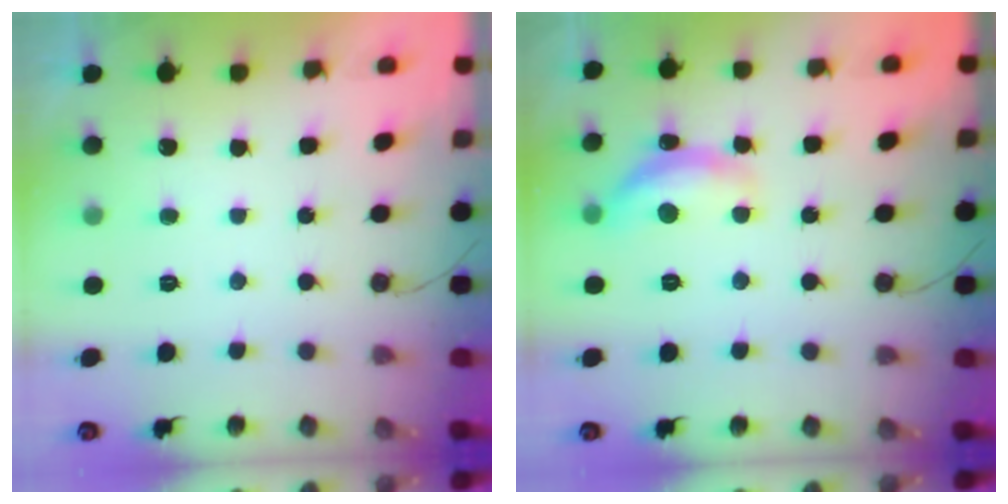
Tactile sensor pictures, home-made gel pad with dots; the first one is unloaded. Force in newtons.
{"total": 13.2, "press": 13.1, "slide": 0.7}